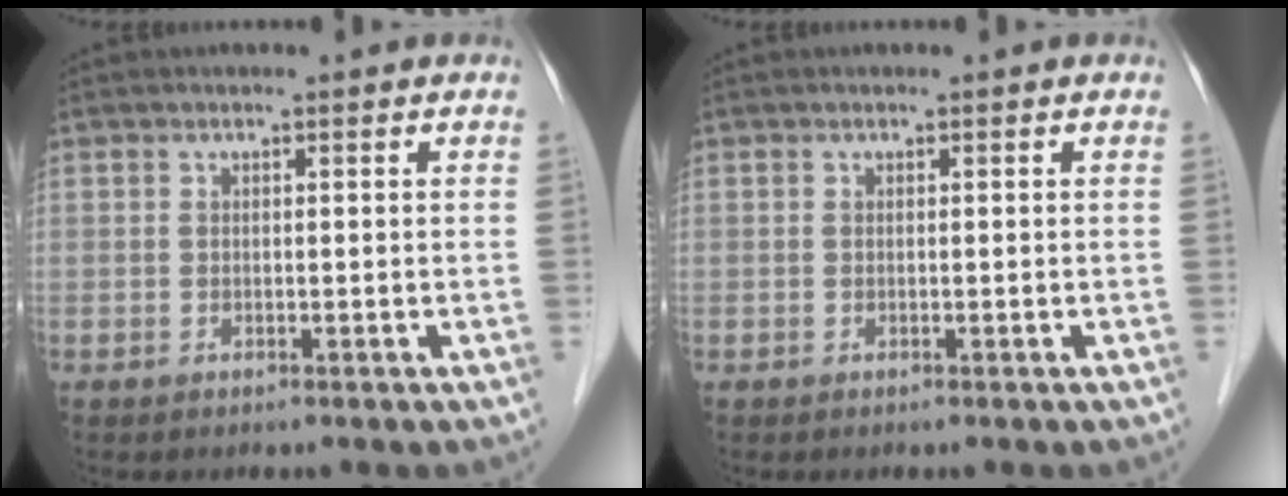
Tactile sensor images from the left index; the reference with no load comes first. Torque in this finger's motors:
{"motor_torque": [-0.03, -0.03, 0.00, -0.02]}